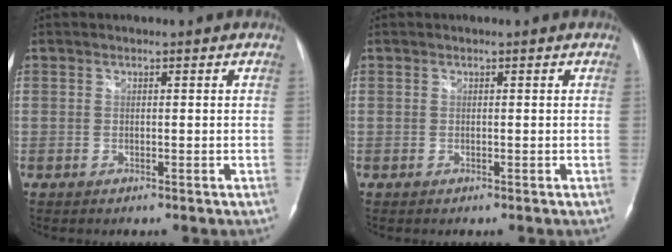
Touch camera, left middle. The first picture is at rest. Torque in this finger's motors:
{"motor_torque": [-0.02, -0.01, 0.00, 0.00]}